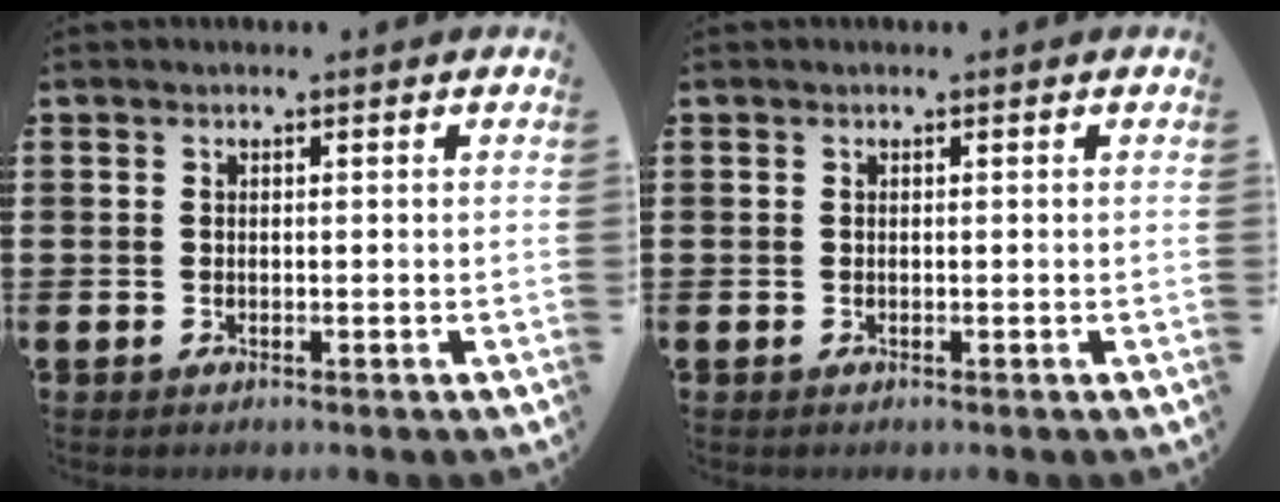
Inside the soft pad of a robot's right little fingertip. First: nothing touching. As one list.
[{"total": 0.0}]